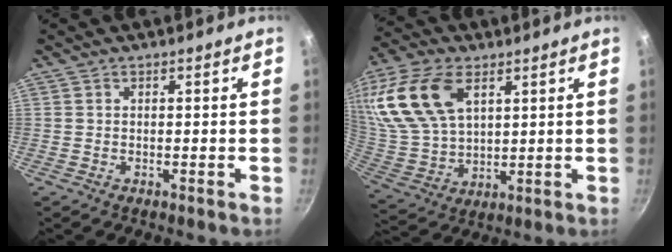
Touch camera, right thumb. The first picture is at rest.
{"total": 22.5, "force": [9.4, 13.6, 15.3], "torque": [-0.327, 0.001, 0.189]}